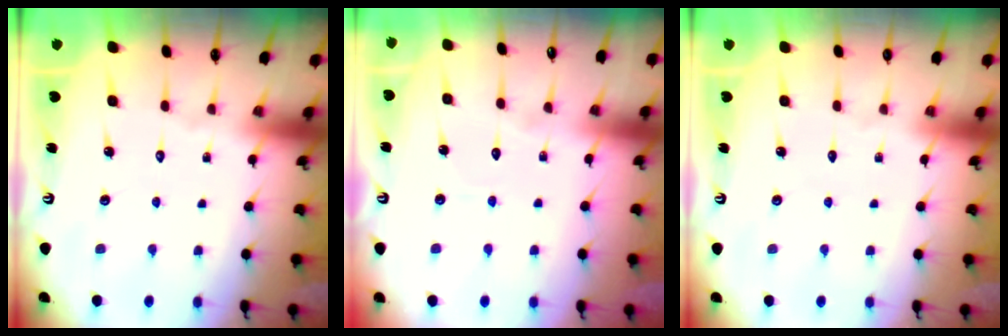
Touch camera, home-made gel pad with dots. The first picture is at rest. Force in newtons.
{"total": 3.4, "press": 3.4, "slide": 0.1}
{"total": 0.0}